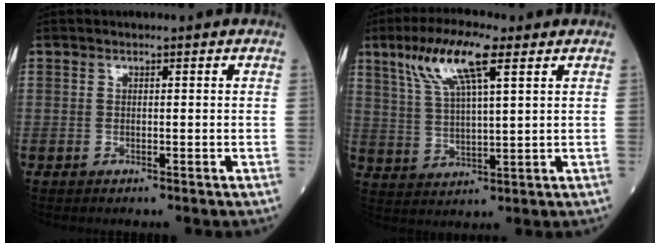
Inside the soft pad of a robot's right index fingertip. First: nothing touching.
{"total": 10.6, "force": [5.7, 1.7, 8.8], "torque": [-0.179, 0.016, 0.109]}